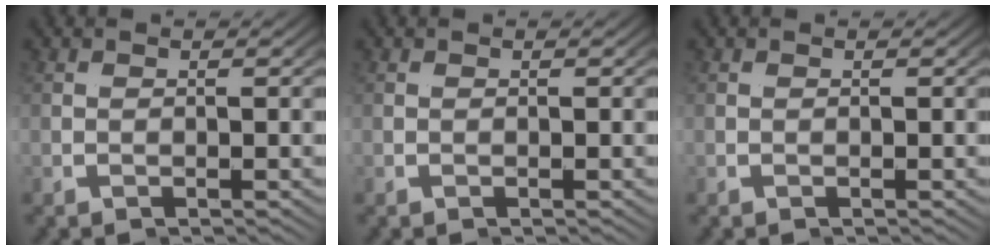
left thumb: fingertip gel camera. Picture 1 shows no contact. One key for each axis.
{"total": 0.0}
{"total": 0.0}